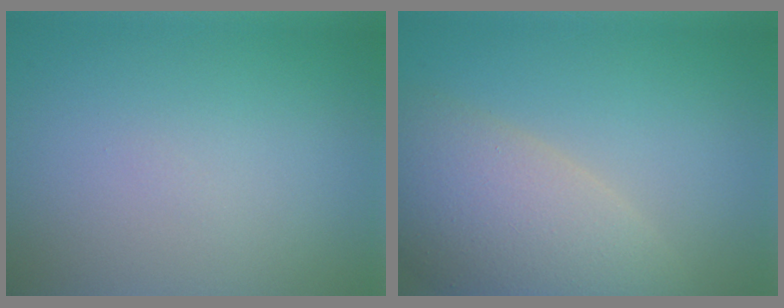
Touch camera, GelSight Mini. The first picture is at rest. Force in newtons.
{"total": 8.6, "press": 8.5, "slide": 0.8}